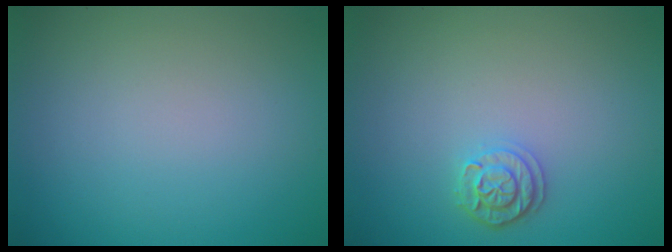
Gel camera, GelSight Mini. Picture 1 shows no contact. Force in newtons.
{"total": 2.0, "press": 1.9, "slide": 0.5}